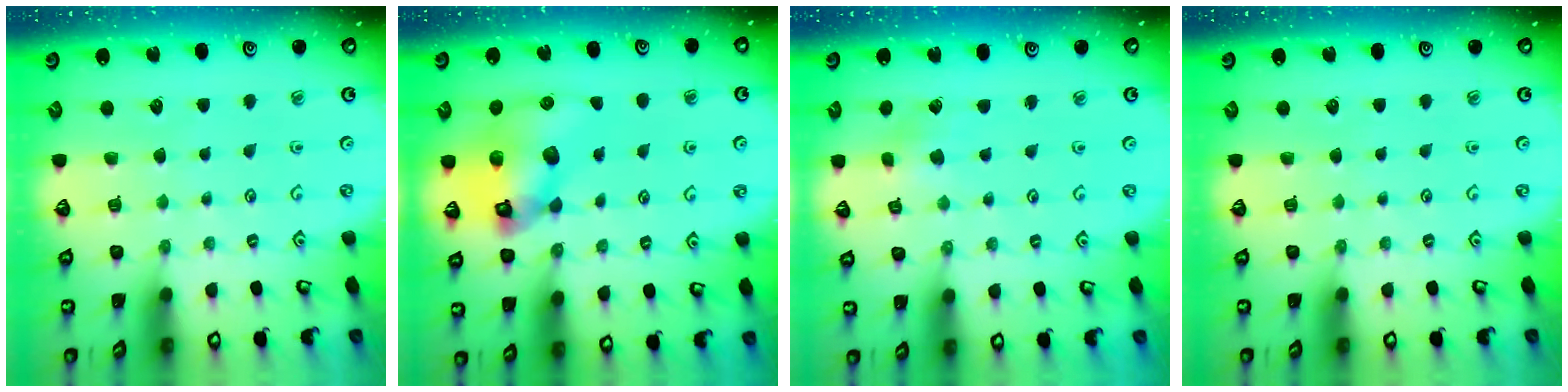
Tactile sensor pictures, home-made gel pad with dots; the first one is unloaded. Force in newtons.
{"total": 14.5, "press": 14.3, "slide": 2.3}
{"total": 2.5, "press": 2.5, "slide": 0.3}
{"total": 0.0}